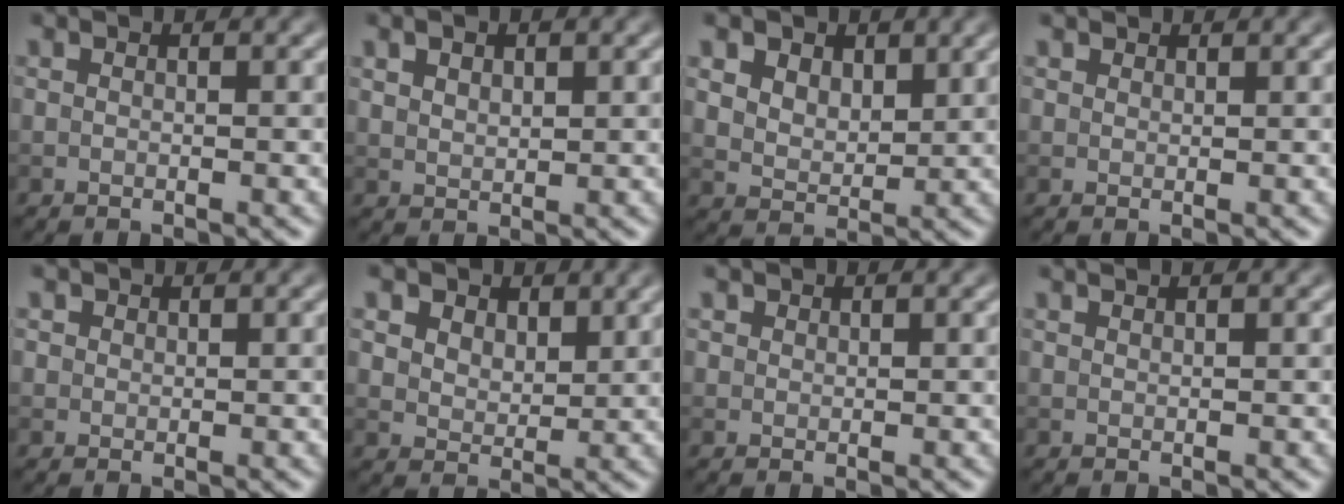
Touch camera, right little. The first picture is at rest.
{"total": 1.8, "force": [1.0, 0.9, 1.2], "torque": [-0.022, 0.000, 0.022]}
{"total": 6.3, "force": [3.7, 4.1, 3.0], "torque": [-0.075, 0.005, 0.059]}
{"total": 1.1, "force": [0.9, 0.5, 0.1], "torque": [-0.002, -0.002, 0.014]}
{"total": 1.0, "force": [0.6, 0.8, 0.2], "torque": [0.000, -0.003, 0.008]}
{"total": 6.3, "force": [4.0, 4.0, 2.7], "torque": [-0.076, 0.000, 0.070]}
{"total": 1.0, "force": [0.7, 0.7, 0.1], "torque": [0.000, -0.003, 0.012]}
{"total": 0.6, "force": [0.6, 0.0, 0.1], "torque": [-0.001, -0.003, 0.008]}